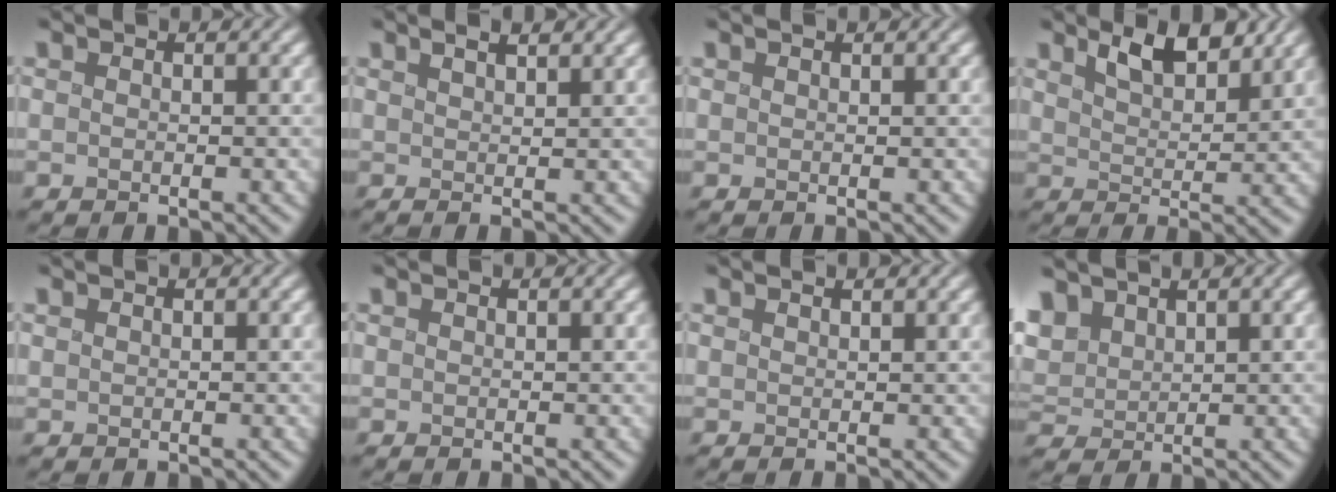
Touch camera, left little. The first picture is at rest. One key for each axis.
{"total": 2.4, "fx": 1.6, "fy": 0.8, "fz": 1.7, "tx": -0.004, "ty": 0.006, "tz": 0.005}
{"total": 0.0}
{"total": 4.2, "fx": 2.8, "fy": 1.5, "fz": 2.8, "tx": -0.044, "ty": -0.002, "tz": 0.044}
{"total": 0.0}
{"total": 0.0}
{"total": 0.6, "fx": 0.5, "fy": 0.1, "fz": 0.3, "tx": 0.000, "ty": -0.001, "tz": 0.005}
{"total": 3.5, "fx": 2.4, "fy": 1.9, "fz": 1.7, "tx": -0.046, "ty": 0.008, "tz": 0.043}